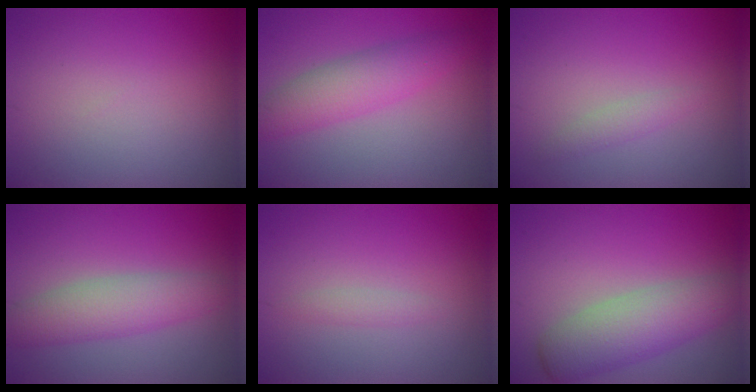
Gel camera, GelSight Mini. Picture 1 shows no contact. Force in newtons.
{"total": 4.2, "press": 4.2, "slide": 0.2}
{"total": 1.2, "press": 1.2, "slide": 0.0}
{"total": 4.3, "press": 4.3, "slide": 0.1}
{"total": 0.9, "press": 0.9, "slide": 0.0}
{"total": 5.4, "press": 5.4, "slide": 0.3}